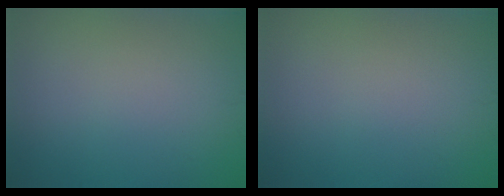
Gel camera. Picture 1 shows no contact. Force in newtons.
{"total": 0.0}